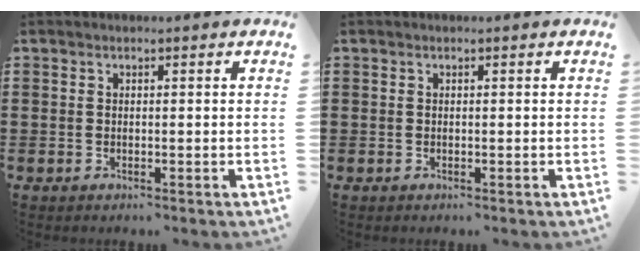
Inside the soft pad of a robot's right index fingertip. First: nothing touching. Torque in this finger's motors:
{"motor_torque": [1.28, 0.85, 0.01, 0.00]}